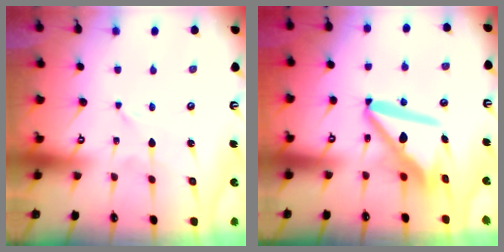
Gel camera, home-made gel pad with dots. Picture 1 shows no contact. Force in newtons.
{"total": 13.9, "press": 13.8, "slide": 1.7}